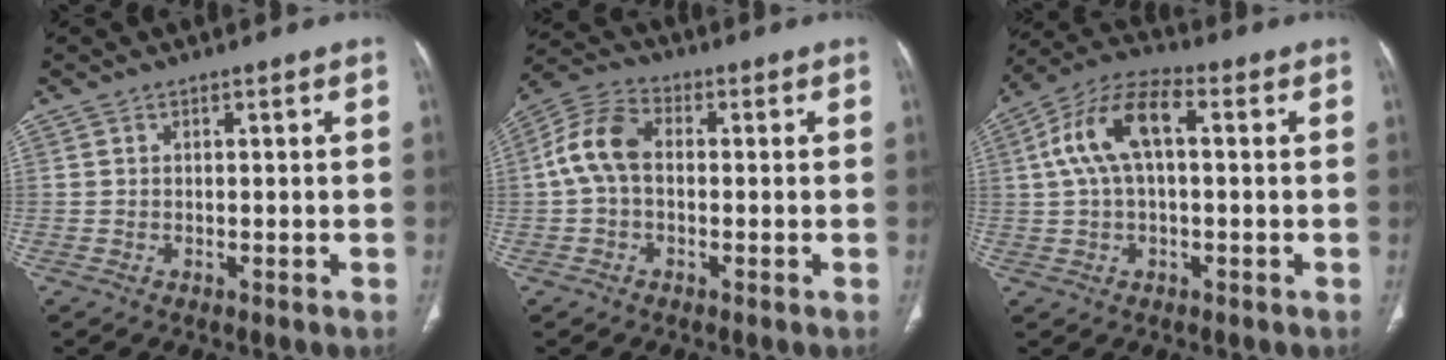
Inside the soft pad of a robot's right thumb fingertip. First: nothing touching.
{"total": 8.7, "force": [0.0, 5.7, 6.6], "torque": [-0.131, 0.026, -0.011]}
{"total": 11.7, "force": [2.0, 5.7, 10.0], "torque": [-0.202, 0.039, 0.030]}